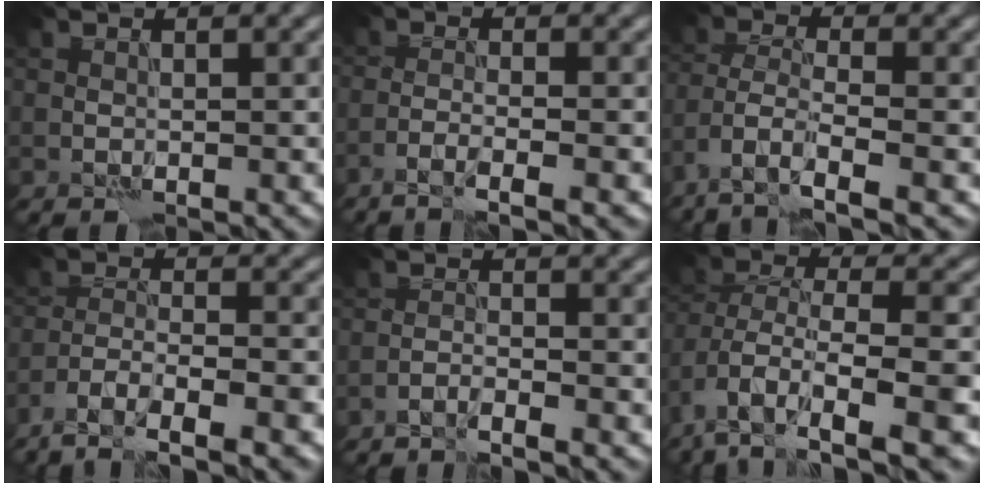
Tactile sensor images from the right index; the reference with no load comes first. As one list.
[{"total": 2.8, "force": [-2.0, 0.2, 2.0], "torque": [-0.033, 0.003, -0.045]}, {"total": 5.0, "force": [-3.5, 1.2, 3.4], "torque": [-0.066, -0.005, -0.074]}, {"total": 6.8, "force": [-5.4, 1.5, 3.9], "torque": [-0.062, -0.001, -0.096]}, {"total": 1.8, "force": [-1.6, -0.2, 0.7], "torque": [-0.013, 0.003, -0.036]}, {"total": 9.3, "force": [-4.4, 4.9, 6.6], "torque": [-0.116, 0.008, -0.070]}]